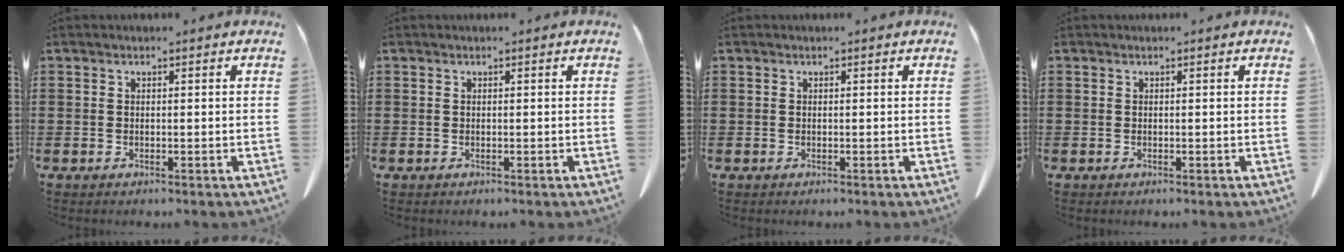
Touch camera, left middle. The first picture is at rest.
{"total": 0.0}
{"total": 0.0}
{"total": 0.0}